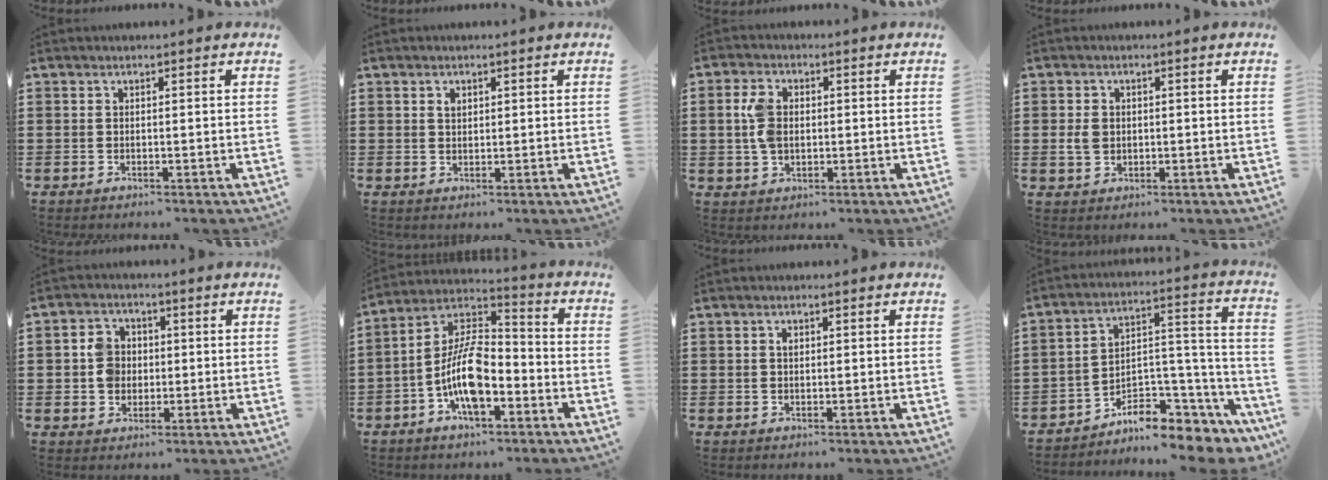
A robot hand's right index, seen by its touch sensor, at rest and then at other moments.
{"total": 1.4, "force": [0.7, 0.9, 0.8], "torque": [-0.018, 0.005, 0.012]}
{"total": 4.9, "force": [0.4, 3.2, 3.7], "torque": [-0.092, 0.007, 0.003]}
{"total": 2.9, "force": [0.0, 2.3, 1.8], "torque": [-0.047, 0.005, -0.004]}
{"total": 5.2, "force": [0.0, 4.7, 2.3], "torque": [-0.057, 0.016, -0.002]}
{"total": 10.7, "force": [-4.2, 4.8, 8.6], "torque": [-0.199, -0.001, -0.085]}
{"total": 0.9, "force": [0.3, 0.6, 0.6], "torque": [-0.015, 0.003, 0.006]}
{"total": 7.5, "force": [-5.7, 3.9, 2.8], "torque": [-0.044, 0.009, -0.100]}